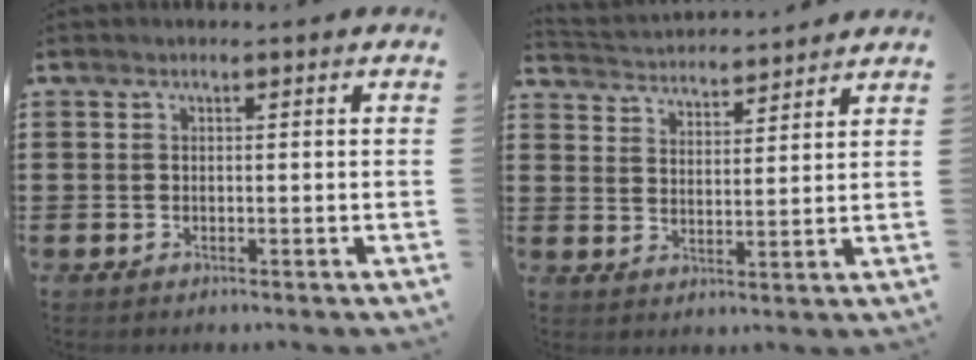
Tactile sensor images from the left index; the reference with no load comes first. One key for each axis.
{"total": 3.1, "fx": 3.1, "fy": -0.1, "fz": -0.4, "tx": -0.010, "ty": -0.023, "tz": 0.051}